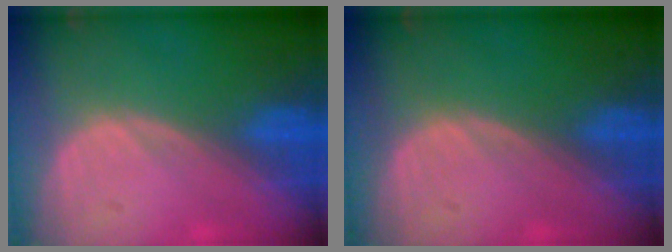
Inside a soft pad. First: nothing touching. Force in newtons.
{"total": 0.0}